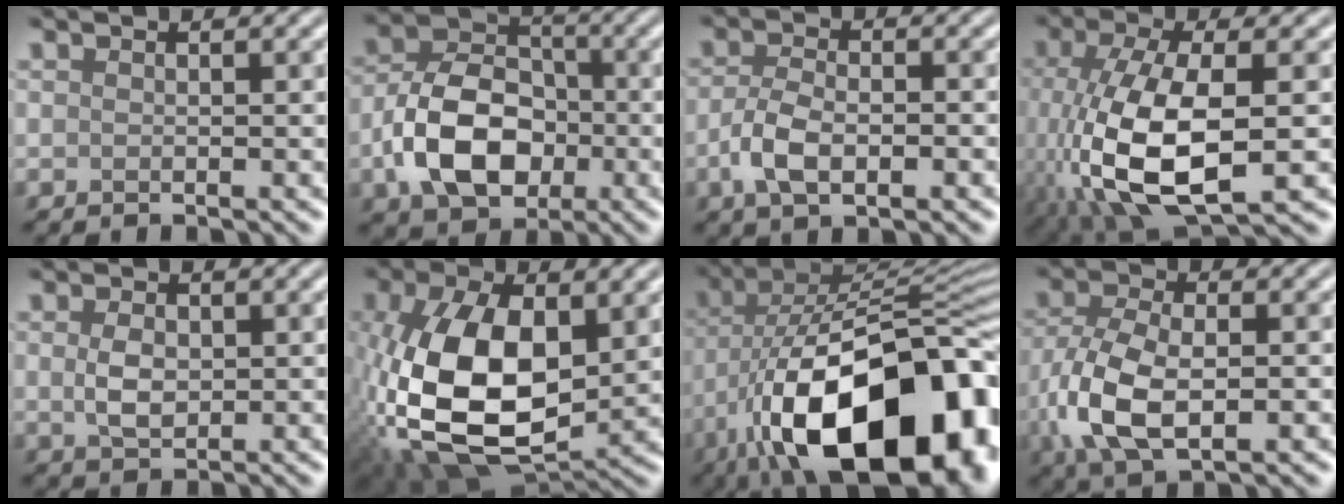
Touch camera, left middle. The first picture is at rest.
{"total": 8.5, "force": [-2.2, 6.0, 5.6], "torque": [-0.105, 0.007, -0.047]}
{"total": 4.2, "force": [-1.5, 2.1, 3.3], "torque": [-0.063, -0.001, -0.030]}
{"total": 10.3, "force": [-2.8, 4.5, 8.9], "torque": [-0.201, -0.013, -0.052]}
{"total": 2.5, "force": [0.2, 1.7, 1.8], "torque": [-0.041, 0.002, 0.005]}
{"total": 13.3, "force": [-1.2, 7.6, 10.8], "torque": [-0.246, -0.009, -0.019]}
{"total": 19.1, "force": [-7.9, 9.5, 14.7], "torque": [-0.238, -0.004, -0.118]}
{"total": 7.8, "force": [-1.8, 4.4, 6.2], "torque": [-0.142, -0.012, -0.035]}